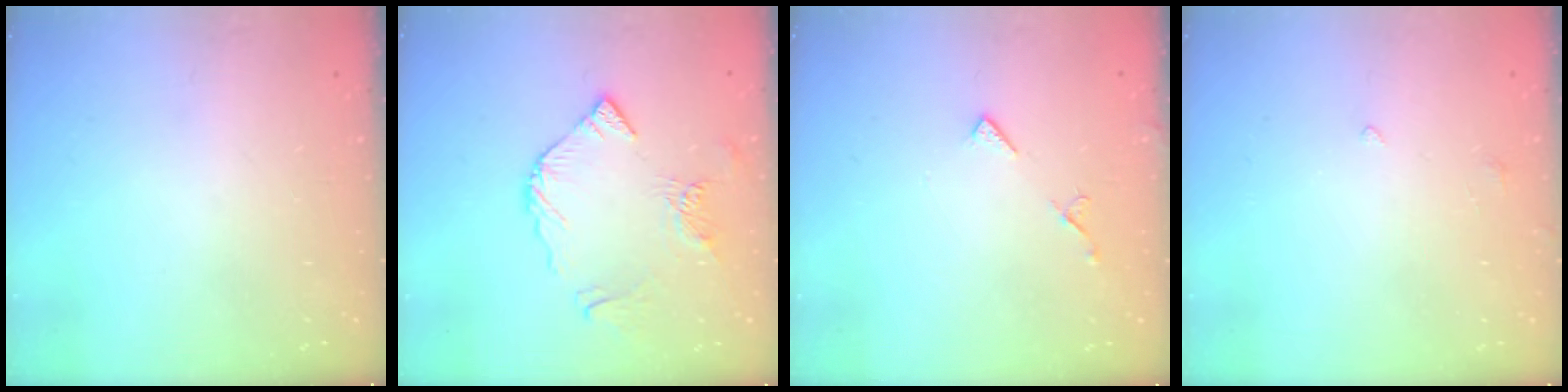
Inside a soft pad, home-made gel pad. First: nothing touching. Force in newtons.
{"total": 9.8, "press": 9.8, "slide": 1.2}
{"total": 6.7, "press": 6.7, "slide": 0.9}
{"total": 0.0}